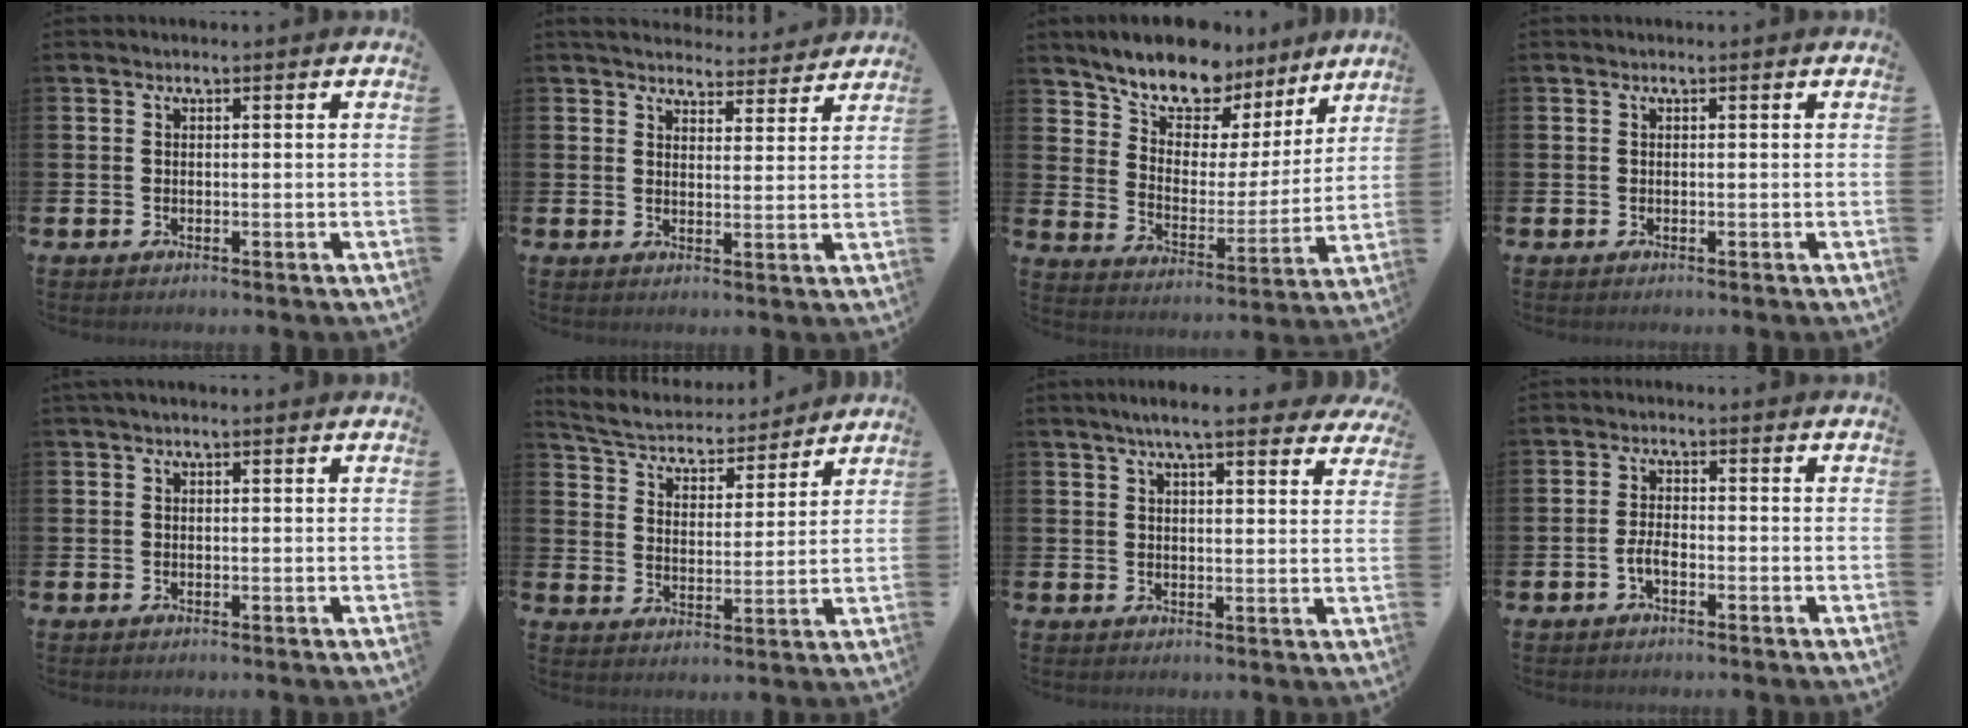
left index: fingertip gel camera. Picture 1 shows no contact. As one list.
[{"total": 4.5, "force": [4.4, 1.0, 0.3], "torque": [-0.010, -0.034, 0.075]}, {"total": 10.1, "force": [9.0, 4.0, 2.3], "torque": [-0.087, -0.064, 0.160]}, {"total": 0.0}, {"total": 0.7, "force": [0.5, 0.1, 0.5], "torque": [-0.008, 0.001, 0.008]}, {"total": 5.4, "force": [5.2, 1.2, 0.8], "torque": [-0.048, -0.044, 0.086]}, {"total": 6.5, "force": [5.6, 1.1, 3.1], "torque": [-0.063, -0.015, 0.099]}, {"total": 2.4, "force": [-1.0, 1.0, 1.9], "torque": [-0.033, 0.002, -0.021]}]